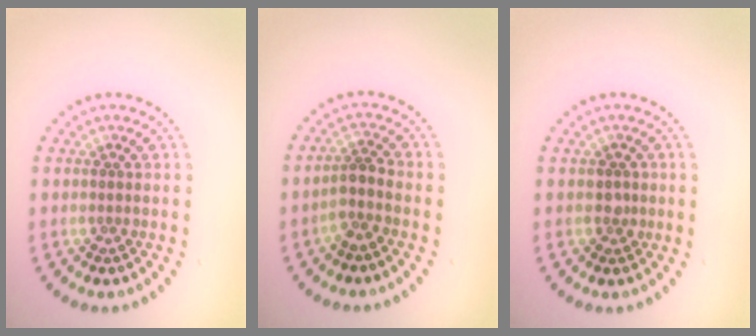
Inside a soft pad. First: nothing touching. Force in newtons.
{"total": 2.1, "press": 1.7, "slide": 1.3}
{"total": 1.4, "press": 1.4, "slide": 0.3}